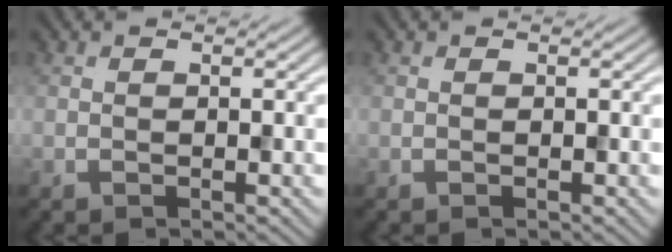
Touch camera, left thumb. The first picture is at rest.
{"total": 0.0}